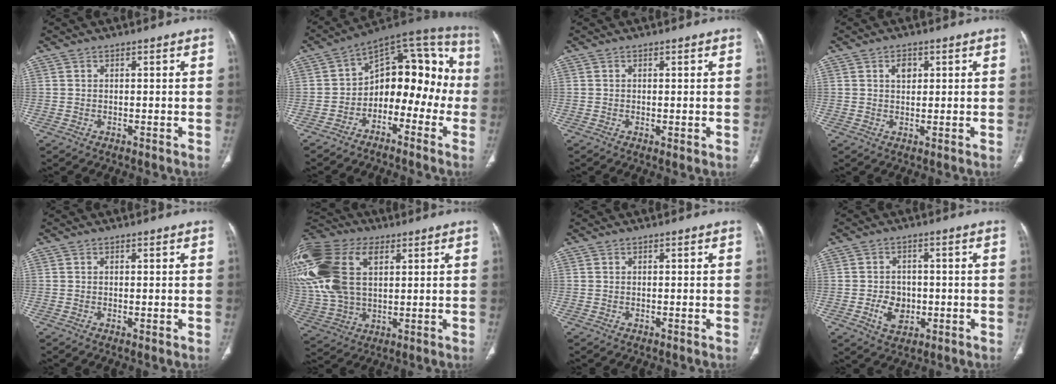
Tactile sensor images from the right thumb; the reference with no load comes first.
{"total": 16.0, "force": [-3.8, 10.5, 11.4], "torque": [-0.100, 0.090, -0.067]}
{"total": 1.1, "force": [-0.2, 0.3, 1.1], "torque": [-0.021, -0.006, 0.000]}
{"total": 2.7, "force": [1.0, 1.8, 1.8], "torque": [-0.019, -0.003, 0.016]}
{"total": 0.8, "force": [-0.1, 0.2, 0.8], "torque": [-0.016, -0.005, -0.001]}
{"total": 27.9, "force": [8.9, 17.3, 19.9], "torque": [-0.495, 0.029, 0.175]}
{"total": 0.0}
{"total": 5.8, "force": [-1.2, 4.6, 3.4], "torque": [-0.037, 0.006, -0.014]}